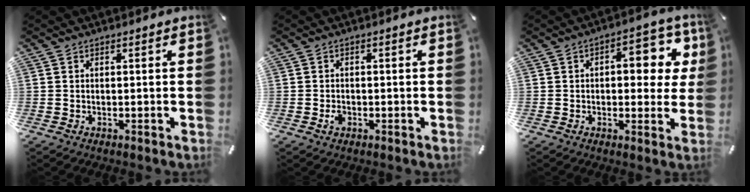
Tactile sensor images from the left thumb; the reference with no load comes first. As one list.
[{"total": 1.7, "force": [-0.5, 1.3, 0.9], "torque": [-0.017, 0.003, -0.010]}, {"total": 11.3, "force": [2.6, 5.8, 9.4], "torque": [-0.105, -0.010, 0.036]}]